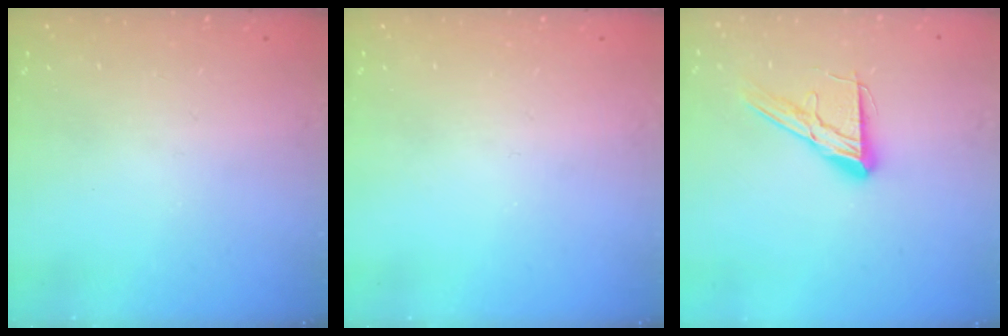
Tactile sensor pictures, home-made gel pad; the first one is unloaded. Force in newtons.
{"total": 0.0}
{"total": 12.3, "press": 12.3, "slide": 1.0}